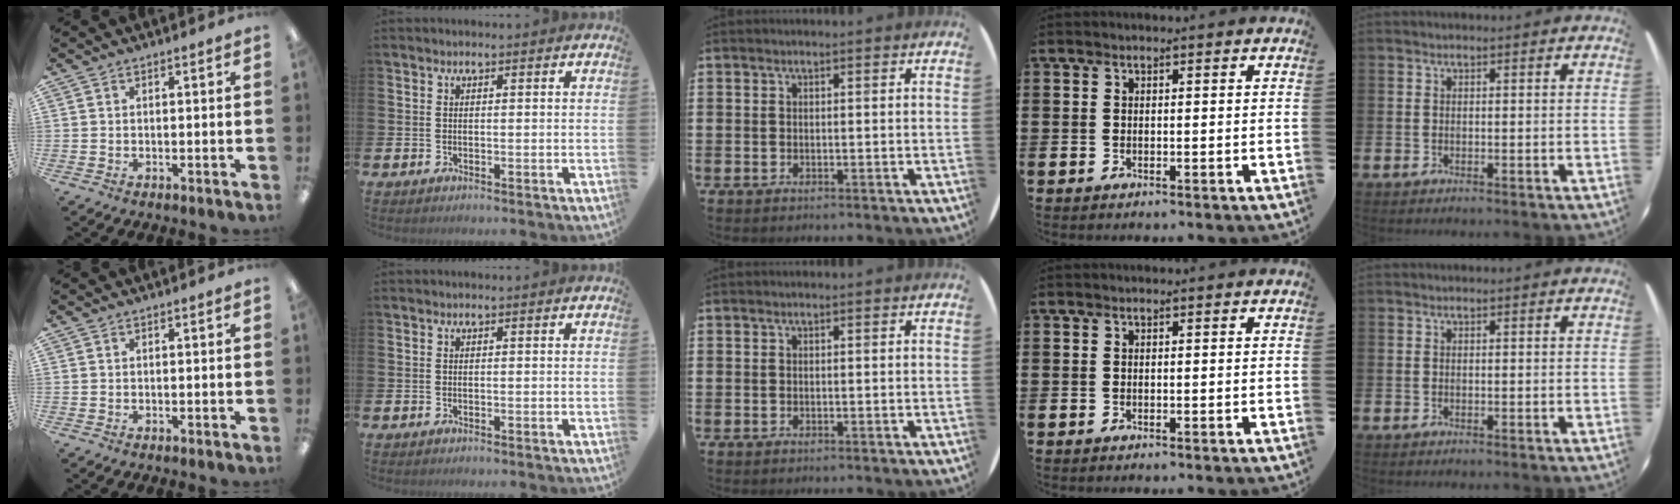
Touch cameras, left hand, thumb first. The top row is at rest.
{}